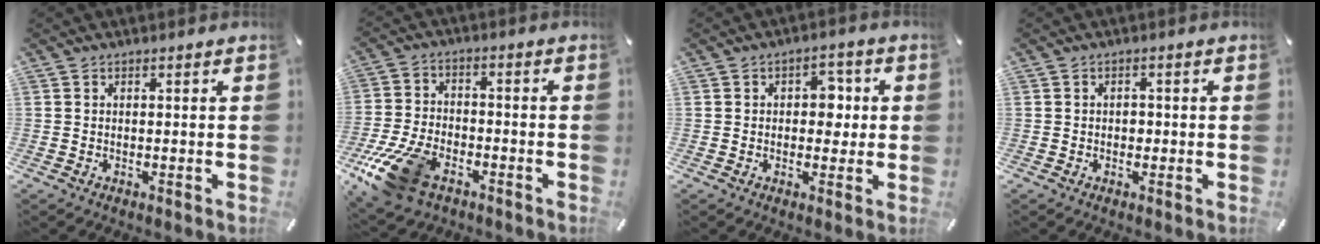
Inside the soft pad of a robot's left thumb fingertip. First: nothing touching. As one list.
[{"total": 14.3, "force": [-8.0, 7.9, 8.9], "torque": [-0.177, 0.035, -0.137]}, {"total": 5.8, "force": [0.2, 4.2, 4.1], "torque": [-0.040, -0.002, -0.008]}, {"total": 1.5, "force": [-0.3, 1.2, 0.8], "torque": [-0.016, 0.004, -0.007]}]